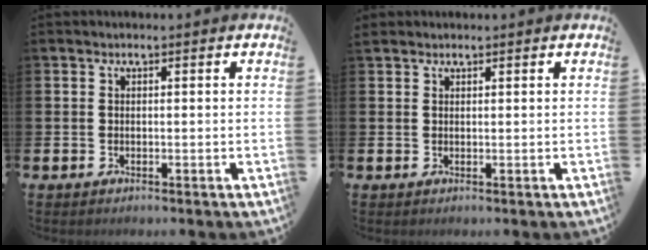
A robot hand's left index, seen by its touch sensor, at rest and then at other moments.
{"total": 1.1, "force": [1.1, 0.4, 0.0], "torque": [0.005, -0.001, 0.019]}